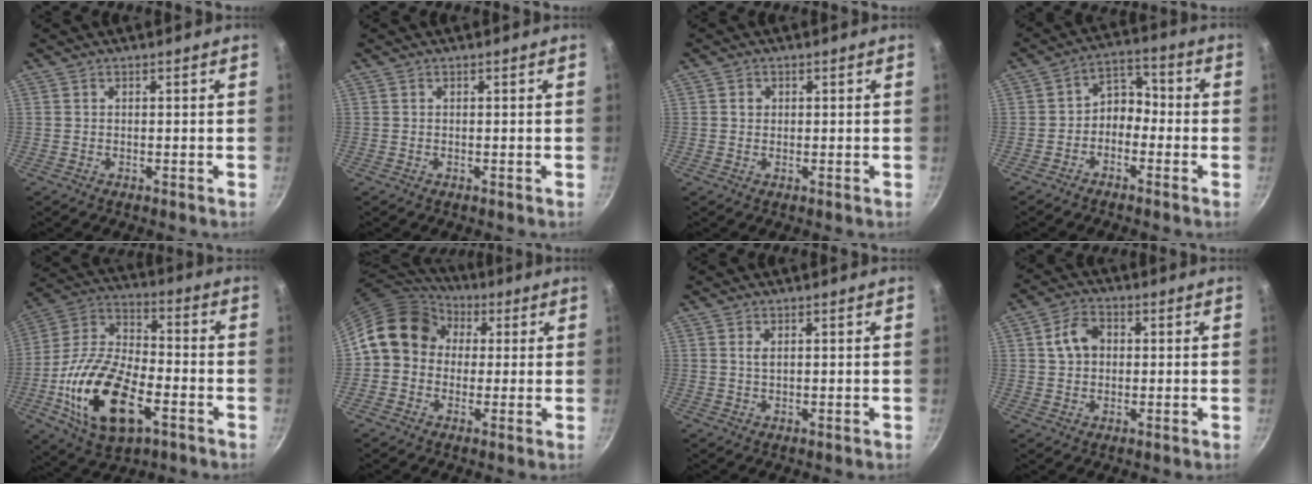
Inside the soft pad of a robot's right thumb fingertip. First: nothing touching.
{"total": 0.0}
{"total": 1.2, "force": [0.3, 1.1, 0.3], "torque": [-0.001, 0.001, 0.005]}
{"total": 6.5, "force": [-1.9, 4.8, 3.9], "torque": [-0.033, 0.040, -0.051]}
{"total": 21.5, "force": [-7.4, 10.8, 17.0], "torque": [-0.317, 0.027, -0.128]}
{"total": 13.7, "force": [1.5, 11.5, 7.2], "torque": [-0.122, 0.034, 0.016]}
{"total": 1.0, "force": [0.5, 0.3, 0.8], "torque": [-0.016, -0.002, 0.011]}
{"total": 6.1, "force": [1.1, 4.6, 3.8], "torque": [-0.060, 0.011, 0.015]}